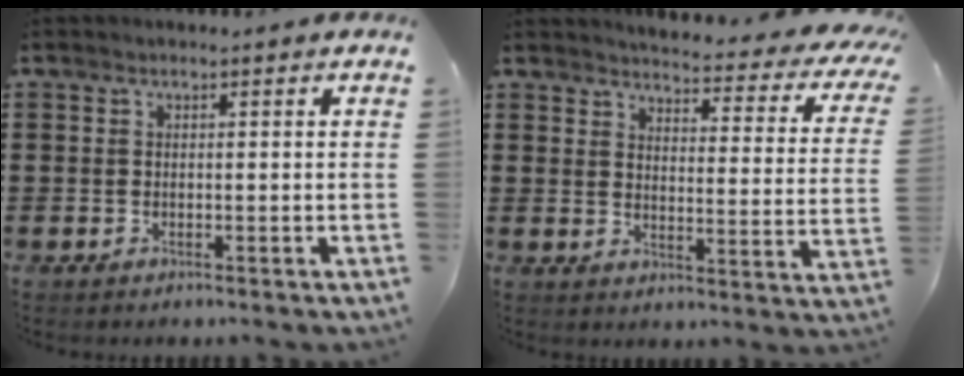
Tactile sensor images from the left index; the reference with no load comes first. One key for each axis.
{"total": 3.6, "fx": 3.3, "fy": 0.0, "fz": 1.4, "tx": -0.031, "ty": -0.038, "tz": 0.046}